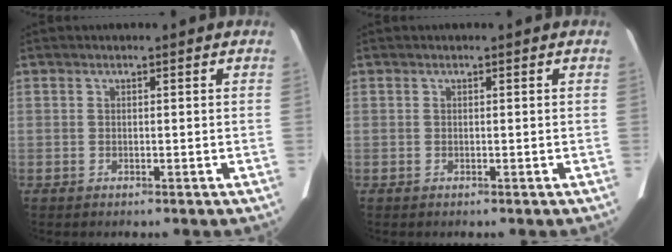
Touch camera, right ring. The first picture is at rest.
{"total": 0.0}